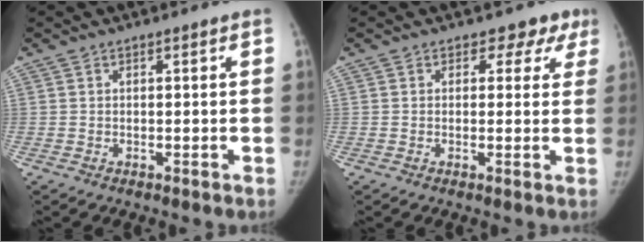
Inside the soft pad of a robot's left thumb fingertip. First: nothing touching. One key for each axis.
{"total": 4.2, "fx": 2.7, "fy": 3.2, "fz": 0.7, "tx": 0.027, "ty": -0.011, "tz": 0.015}